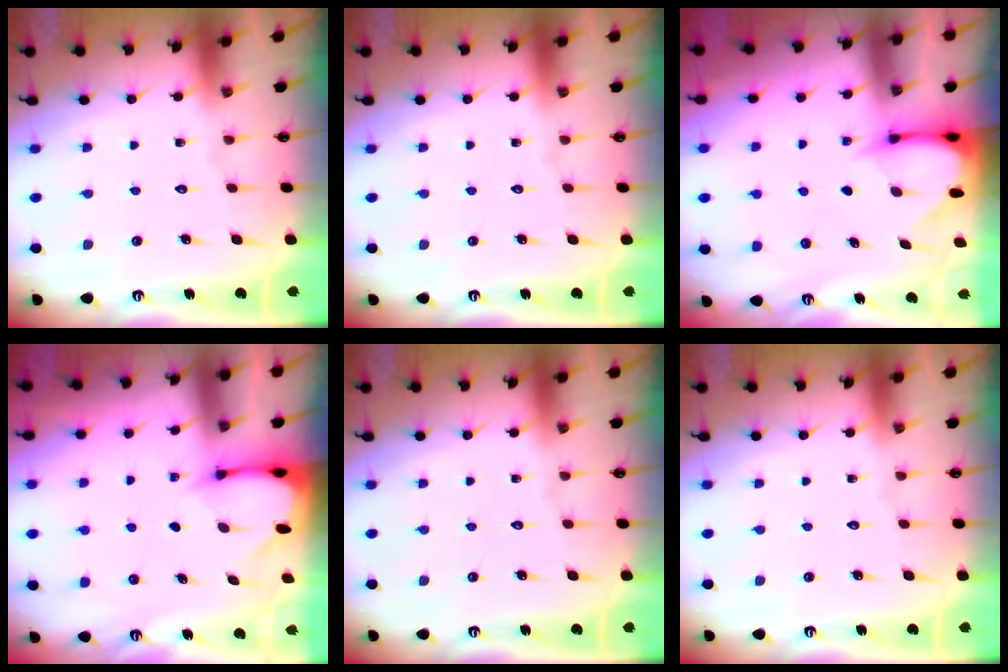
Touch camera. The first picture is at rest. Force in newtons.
{"total": 0.0}
{"total": 3.3, "press": 3.3, "slide": 0.3}
{"total": 2.4, "press": 2.3, "slide": 0.3}
{"total": 0.0}
{"total": 0.0}